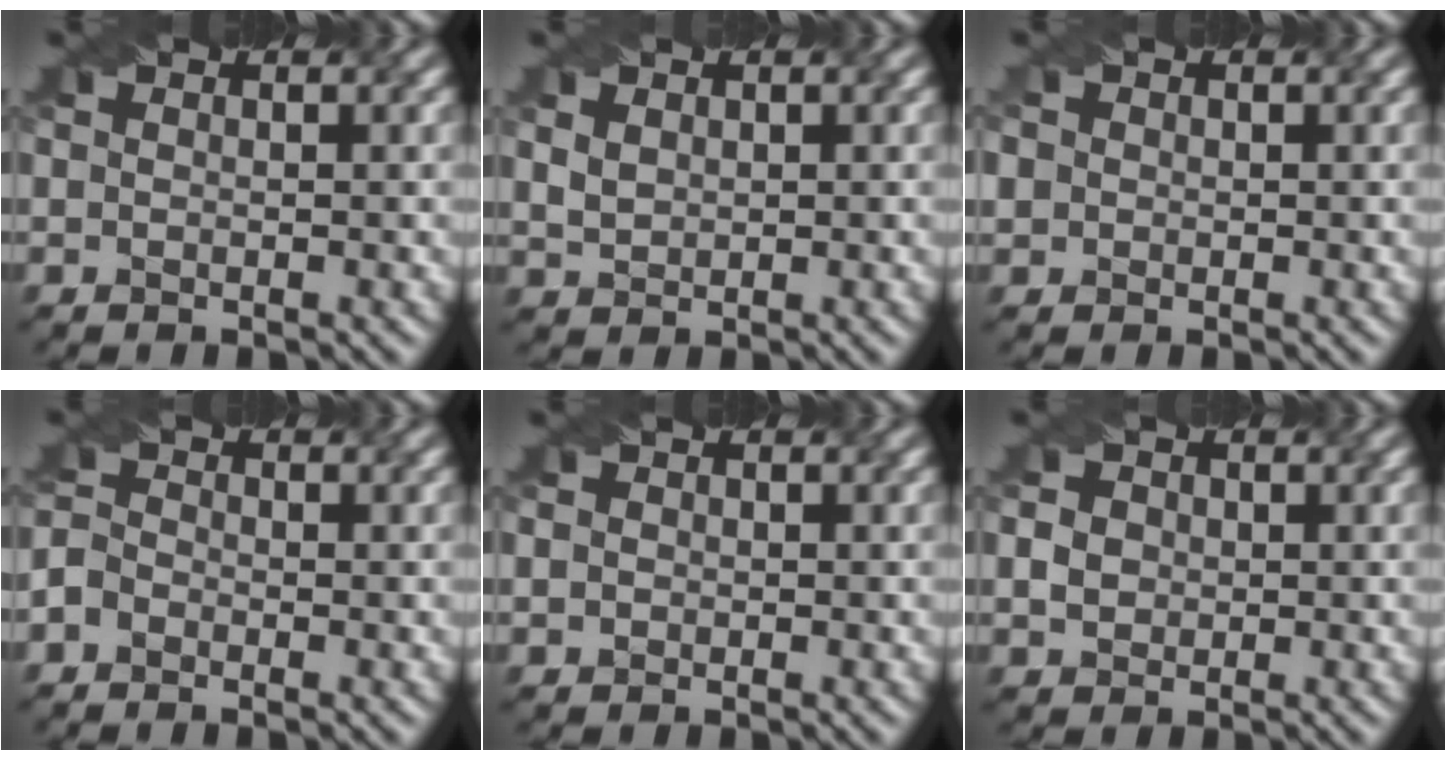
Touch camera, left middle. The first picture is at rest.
{"total": 1.9, "force": [1.0, 1.4, 0.9], "torque": [-0.029, 0.007, 0.027]}
{"total": 3.3, "force": [1.2, 2.8, 1.2], "torque": [-0.030, 0.021, 0.009]}
{"total": 1.8, "force": [-1.3, 1.2, 0.6], "torque": [-0.013, 0.010, -0.022]}
{"total": 2.4, "force": [0.9, 2.0, 1.0], "torque": [-0.010, 0.019, 0.001]}
{"total": 3.2, "force": [0.6, 2.8, 1.3], "torque": [-0.023, 0.018, 0.008]}